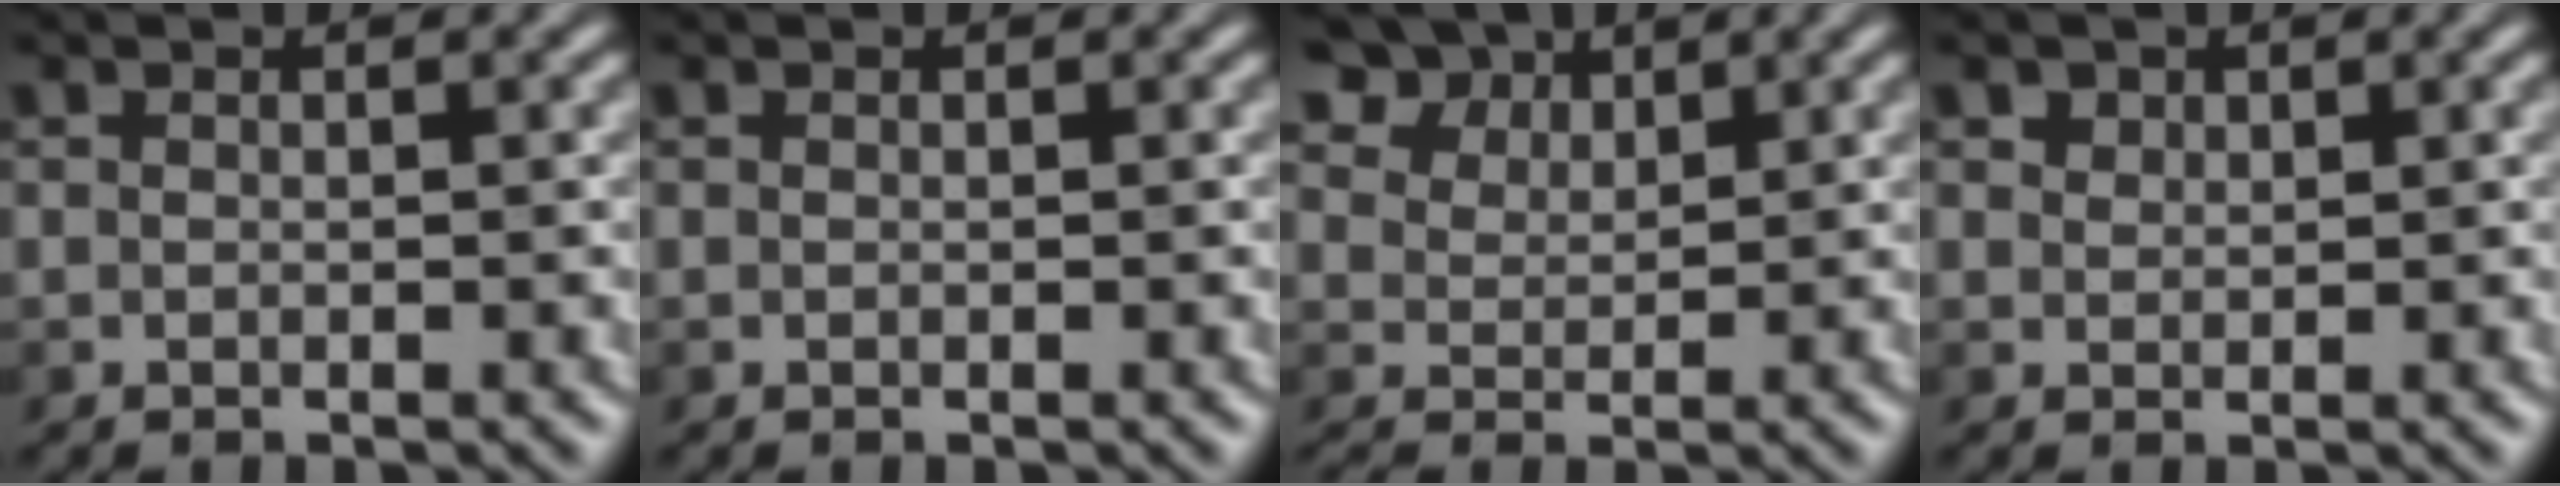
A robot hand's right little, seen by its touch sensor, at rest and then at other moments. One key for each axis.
{"total": 0.0}
{"total": 5.4, "fx": 4.4, "fy": 2.6, "fz": 1.8, "tx": -0.041, "ty": 0.001, "tz": 0.078}
{"total": 1.2, "fx": 0.8, "fy": 0.9, "fz": 0.0, "tx": -0.004, "ty": -0.002, "tz": 0.017}